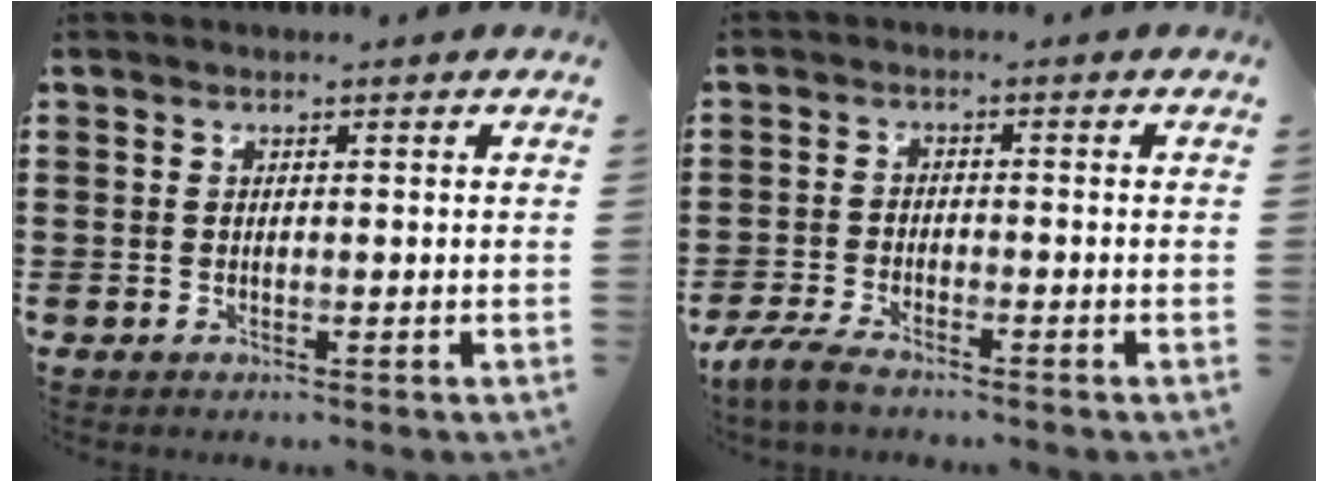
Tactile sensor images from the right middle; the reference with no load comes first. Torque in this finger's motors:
{"motor_torque": [2.14, 0.00, 0.27, 0.09]}